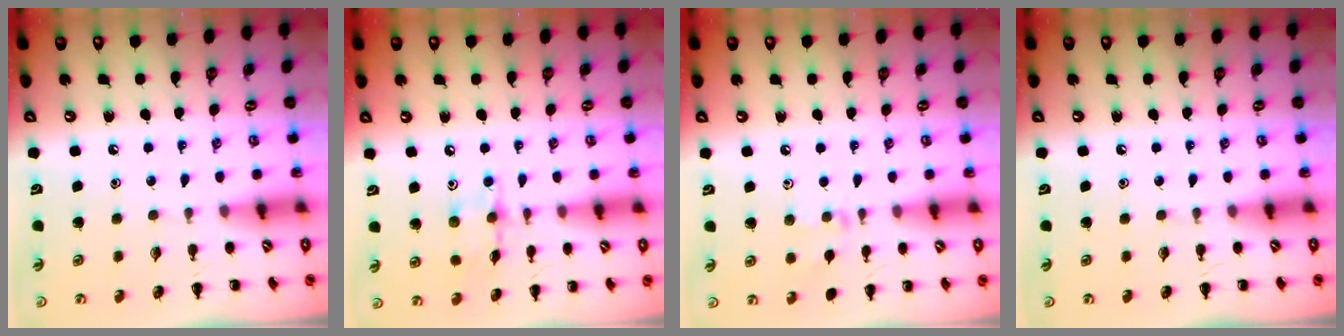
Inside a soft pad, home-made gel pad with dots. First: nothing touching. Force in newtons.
{"total": 6.9, "press": 6.8, "slide": 1.0}
{"total": 7.0, "press": 6.7, "slide": 1.9}
{"total": 0.0}